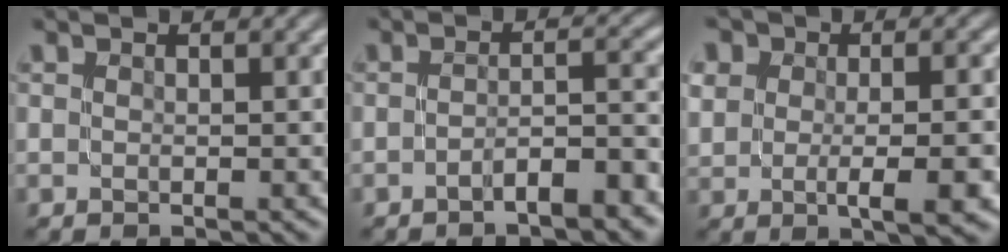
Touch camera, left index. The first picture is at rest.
{"total": 4.0, "force": [-2.5, 0.9, 3.0], "torque": [-0.047, 0.010, -0.043]}
{"total": 7.2, "force": [-0.4, 4.3, 5.8], "torque": [-0.074, 0.002, -0.003]}